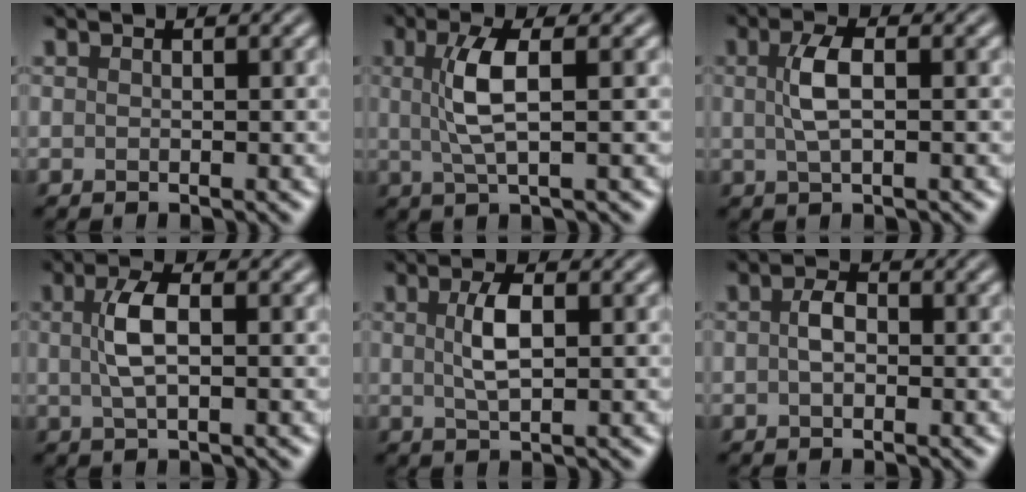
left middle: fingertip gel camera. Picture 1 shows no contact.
{"total": 3.8, "force": [0.6, 0.8, 3.6], "torque": [-0.082, 0.005, 0.013]}
{"total": 3.0, "force": [0.4, 1.1, 2.7], "torque": [-0.064, 0.006, 0.007]}
{"total": 3.3, "force": [0.4, 1.2, 3.1], "torque": [-0.070, 0.006, 0.006]}
{"total": 3.0, "force": [0.5, 1.1, 2.7], "torque": [-0.062, 0.004, 0.012]}
{"total": 2.0, "force": [-0.1, 1.3, 1.5], "torque": [-0.034, 0.005, -0.006]}